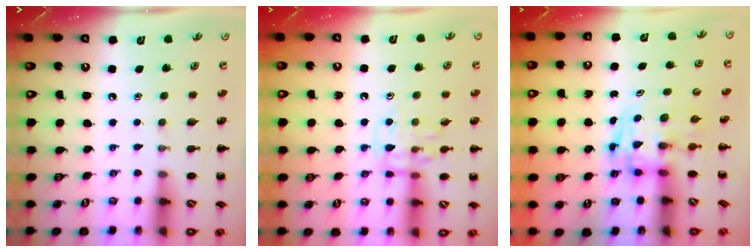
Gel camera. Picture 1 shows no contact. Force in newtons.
{"total": 10.7, "press": 10.7, "slide": 0.8}
{"total": 2.9, "press": 2.8, "slide": 0.5}